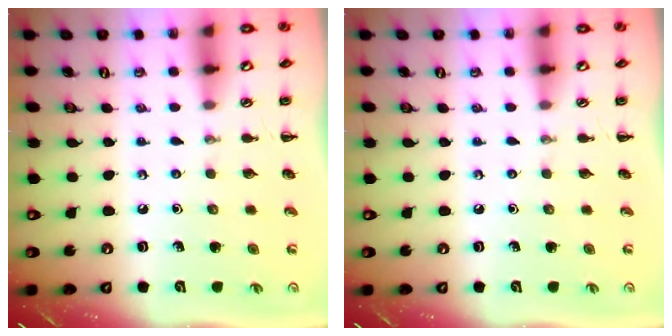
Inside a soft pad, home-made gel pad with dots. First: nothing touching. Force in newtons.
{"total": 0.0}